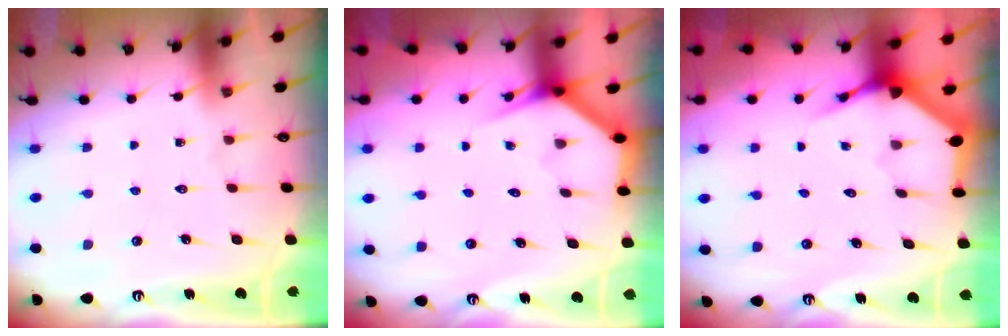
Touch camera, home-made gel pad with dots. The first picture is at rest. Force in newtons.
{"total": 3.4, "press": 3.4, "slide": 0.2}
{"total": 3.7, "press": 3.6, "slide": 0.4}